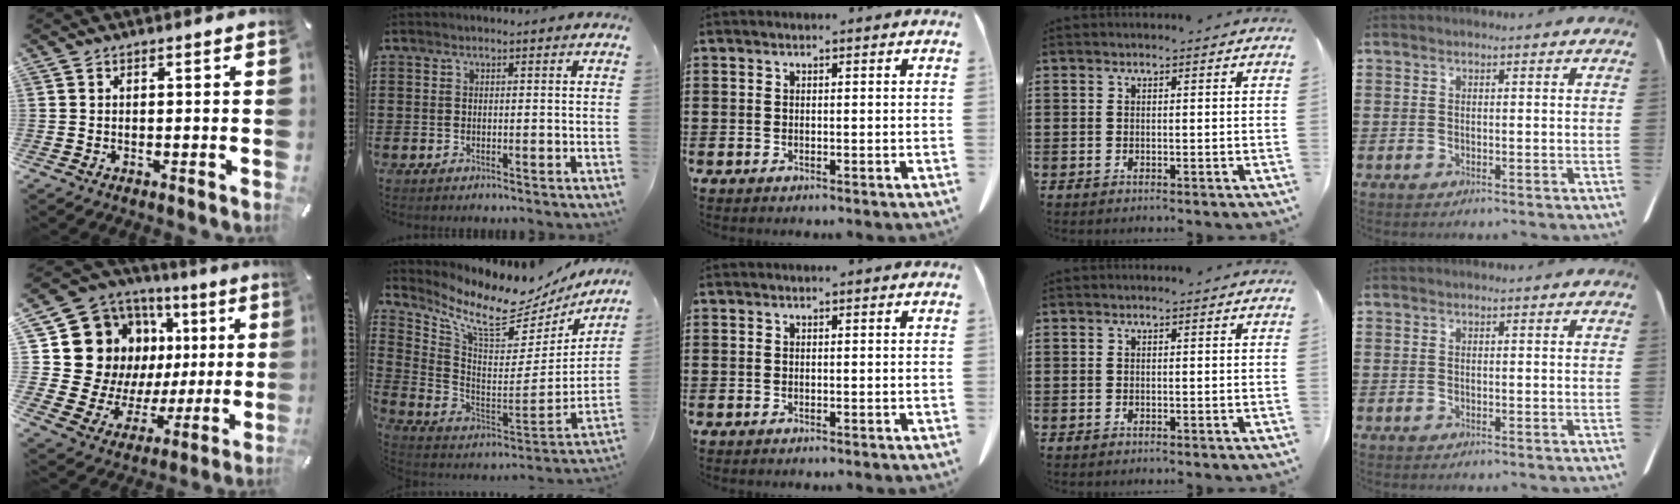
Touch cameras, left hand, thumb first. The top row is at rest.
{"thumb": {"total": 20.1, "force": [6.5, 16.9, 8.6], "torque": [-0.158, -0.058, 0.155]}, "index": {"total": 10.3, "force": [8.1, 2.7, 5.7], "torque": [-0.139, -0.061, 0.139]}}